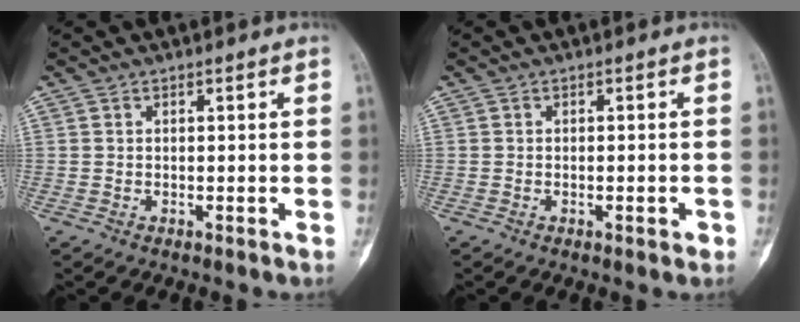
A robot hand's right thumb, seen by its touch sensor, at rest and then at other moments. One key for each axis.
{"total": 2.0, "fx": -0.8, "fy": 0.7, "fz": 1.7, "tx": -0.025, "ty": 0.005, "tz": -0.007}